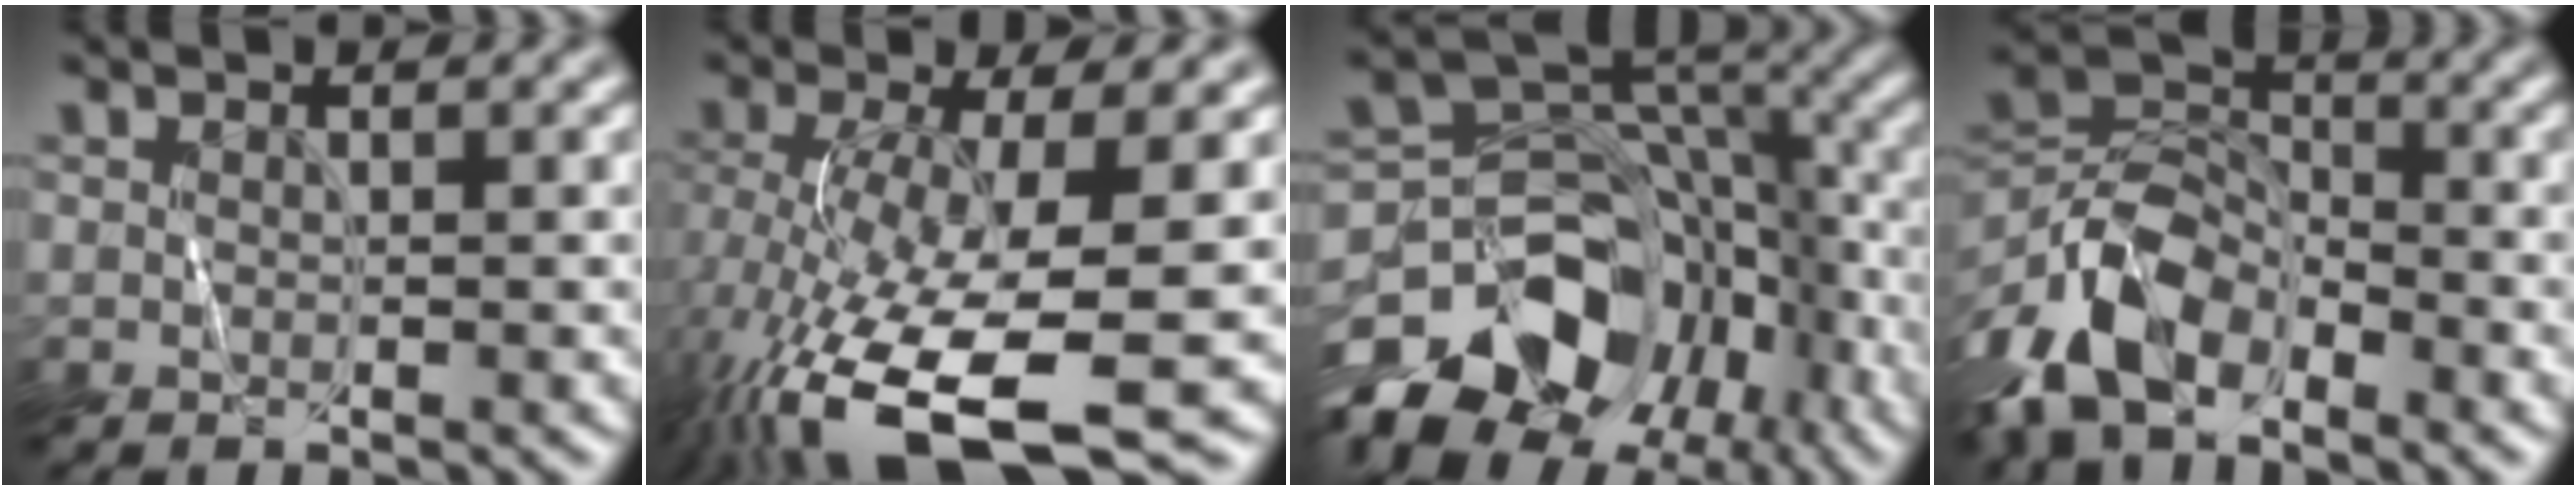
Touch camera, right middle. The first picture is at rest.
{"total": 13.1, "force": [-5.7, 3.9, 11.1], "torque": [-0.231, -0.034, -0.094]}
{"total": 15.2, "force": [-9.6, 9.3, 7.2], "torque": [-0.141, 0.002, -0.150]}
{"total": 8.0, "force": [-5.4, 3.8, 4.5], "torque": [-0.094, 0.004, -0.119]}